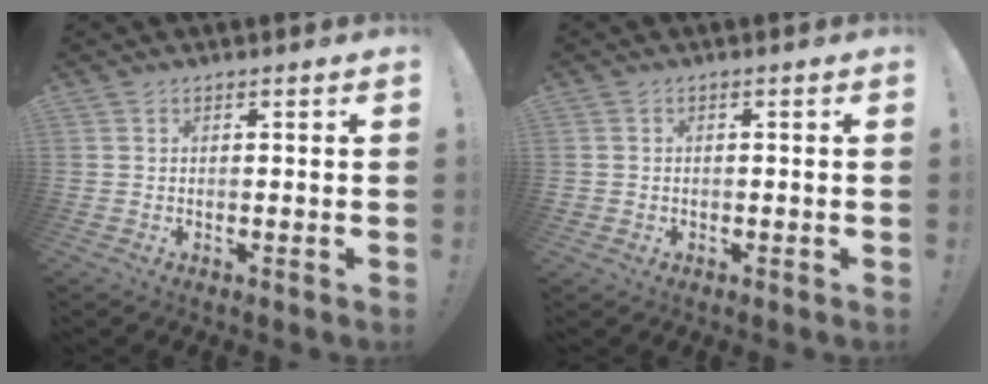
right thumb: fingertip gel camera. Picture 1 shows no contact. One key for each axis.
{"total": 1.3, "fx": -0.5, "fy": 1.1, "fz": 0.5, "tx": -0.012, "ty": 0.004, "tz": -0.009}